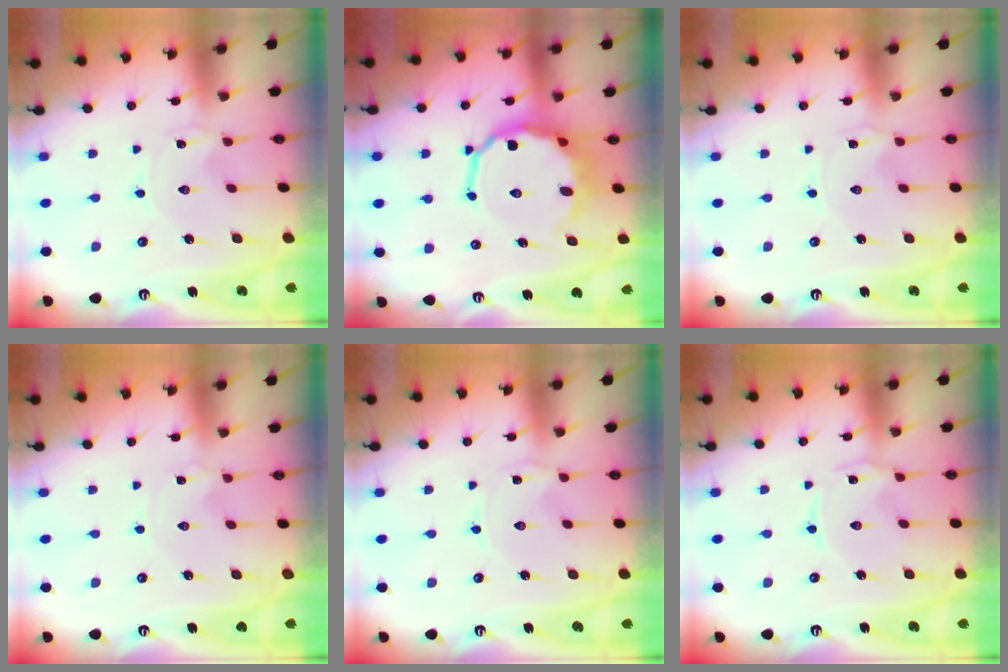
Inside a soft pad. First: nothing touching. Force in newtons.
{"total": 10.8, "press": 10.4, "slide": 3.0}
{"total": 0.0}
{"total": 1.5, "press": 1.4, "slide": 0.2}
{"total": 0.0}
{"total": 1.4, "press": 1.4, "slide": 0.3}